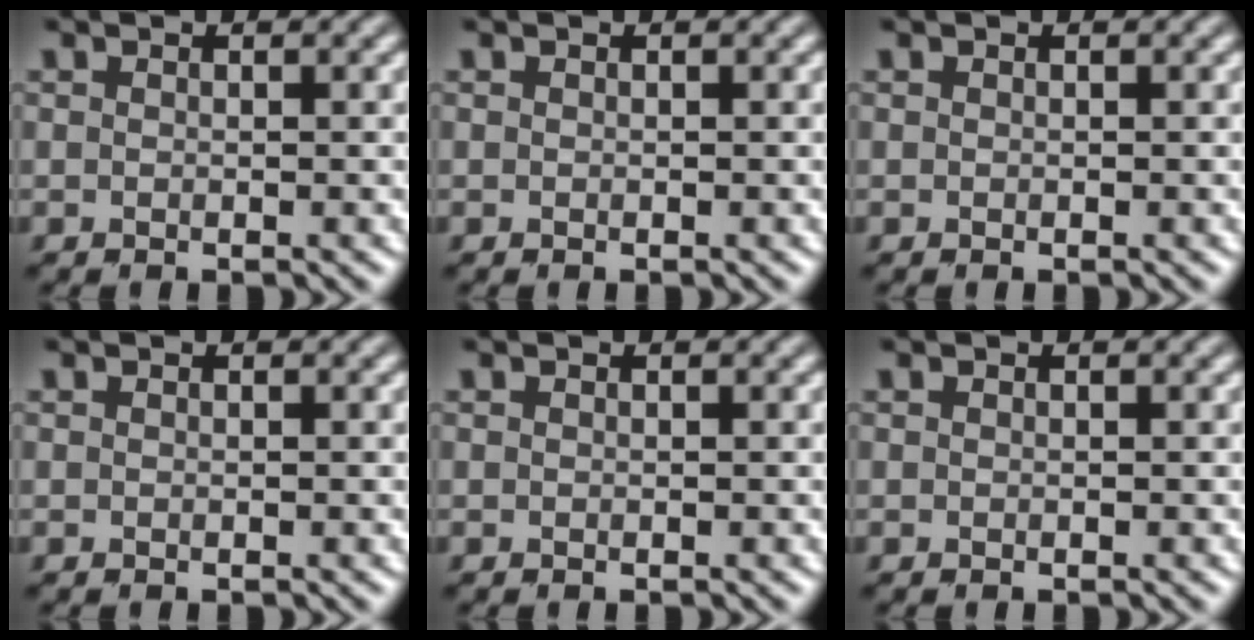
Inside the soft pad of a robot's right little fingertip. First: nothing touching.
{"total": 0.0}
{"total": 0.0}
{"total": 0.0}
{"total": 0.0}
{"total": 0.0}